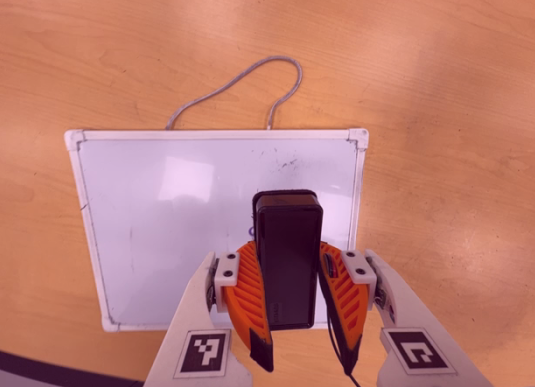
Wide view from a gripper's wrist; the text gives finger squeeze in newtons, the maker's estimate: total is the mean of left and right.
{"total": 7.0, "left": 6.0, "right": 7.9}